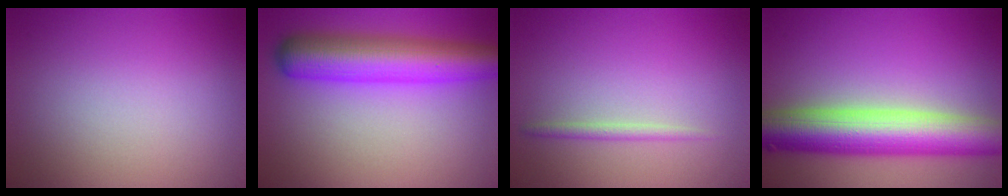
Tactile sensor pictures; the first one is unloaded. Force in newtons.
{"total": 7.8, "press": 7.8, "slide": 0.2}
{"total": 1.1, "press": 1.1, "slide": 0.0}
{"total": 8.8, "press": 8.8, "slide": 0.1}